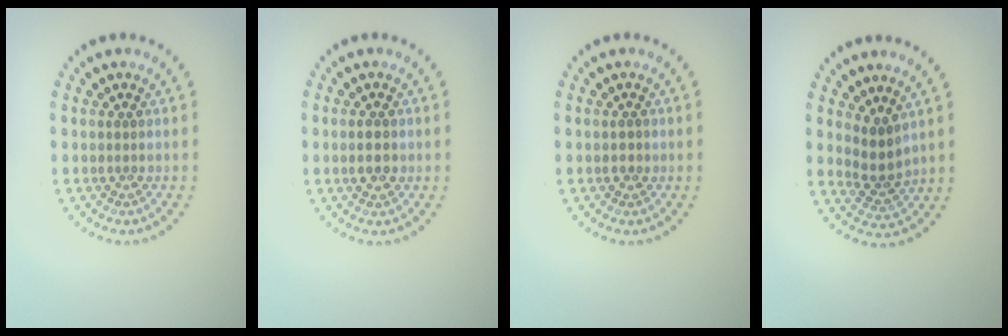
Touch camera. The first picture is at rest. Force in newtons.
{"total": 2.1, "press": 2.1, "slide": 0.1}
{"total": 0.8, "press": 0.8, "slide": 0.1}
{"total": 2.5, "press": 2.0, "slide": 1.6}